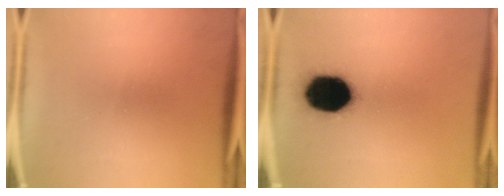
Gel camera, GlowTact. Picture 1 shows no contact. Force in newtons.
{"total": 19.1}